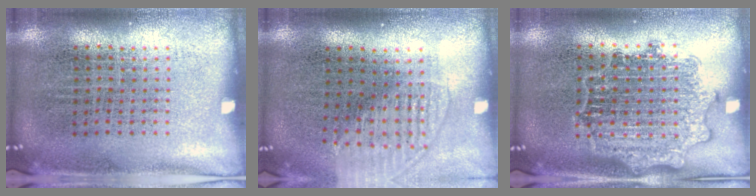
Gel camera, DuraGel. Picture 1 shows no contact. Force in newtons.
{"total": 1.4, "press": 1.2, "slide": 0.6}
{"total": 1.7, "press": 1.7, "slide": 0.4}